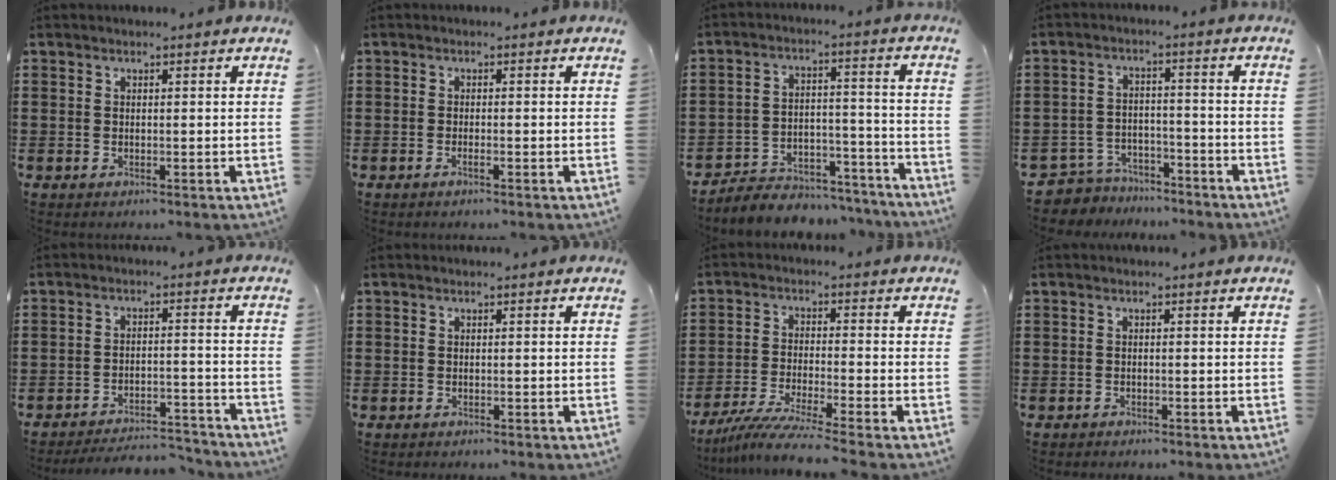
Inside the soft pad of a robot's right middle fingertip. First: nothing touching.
{"total": 0.8, "force": [-0.5, 0.0, 0.7], "torque": [-0.013, -0.005, -0.007]}
{"total": 6.0, "force": [-5.8, 1.3, 0.5], "torque": [-0.006, 0.017, -0.114]}
{"total": 4.4, "force": [-4.3, 1.0, -0.1], "torque": [-0.016, 0.000, -0.093]}
{"total": 4.6, "force": [-4.5, 0.2, 1.0], "torque": [-0.026, -0.004, -0.092]}
{"total": 0.0}
{"total": 5.7, "force": [-5.0, -0.7, 2.6], "torque": [-0.063, -0.025, -0.098]}
{"total": 0.5, "force": [-0.5, 0.0, 0.0], "torque": [-0.003, -0.002, -0.011]}